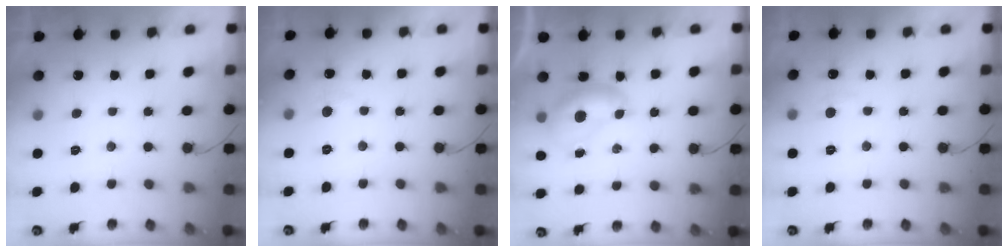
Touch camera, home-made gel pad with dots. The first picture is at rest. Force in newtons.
{"total": 4.6, "press": 4.5, "slide": 0.7}
{"total": 7.2, "press": 7.1, "slide": 1.0}
{"total": 4.8, "press": 4.7, "slide": 0.6}